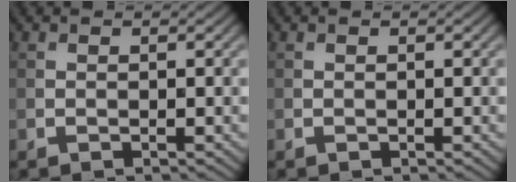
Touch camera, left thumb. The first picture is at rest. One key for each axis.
{"total": 0.0}